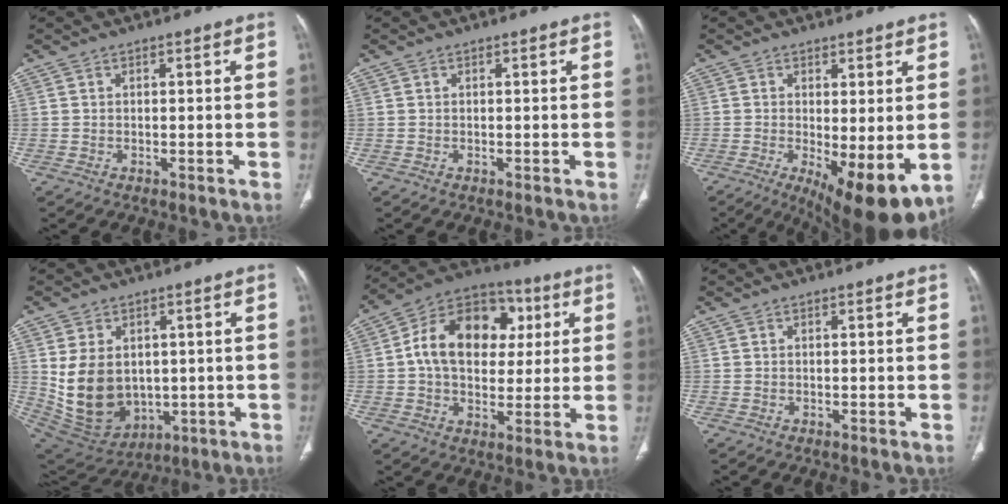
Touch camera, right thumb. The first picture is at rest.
{"total": 0.0}
{"total": 11.4, "force": [-2.3, 3.8, 10.5], "torque": [-0.158, -0.026, -0.022]}
{"total": 14.3, "force": [0.8, 10.8, 9.4], "torque": [-0.147, -0.009, 0.054]}
{"total": 18.6, "force": [3.5, 13.1, 12.8], "torque": [-0.174, 0.017, 0.050]}
{"total": 0.0}